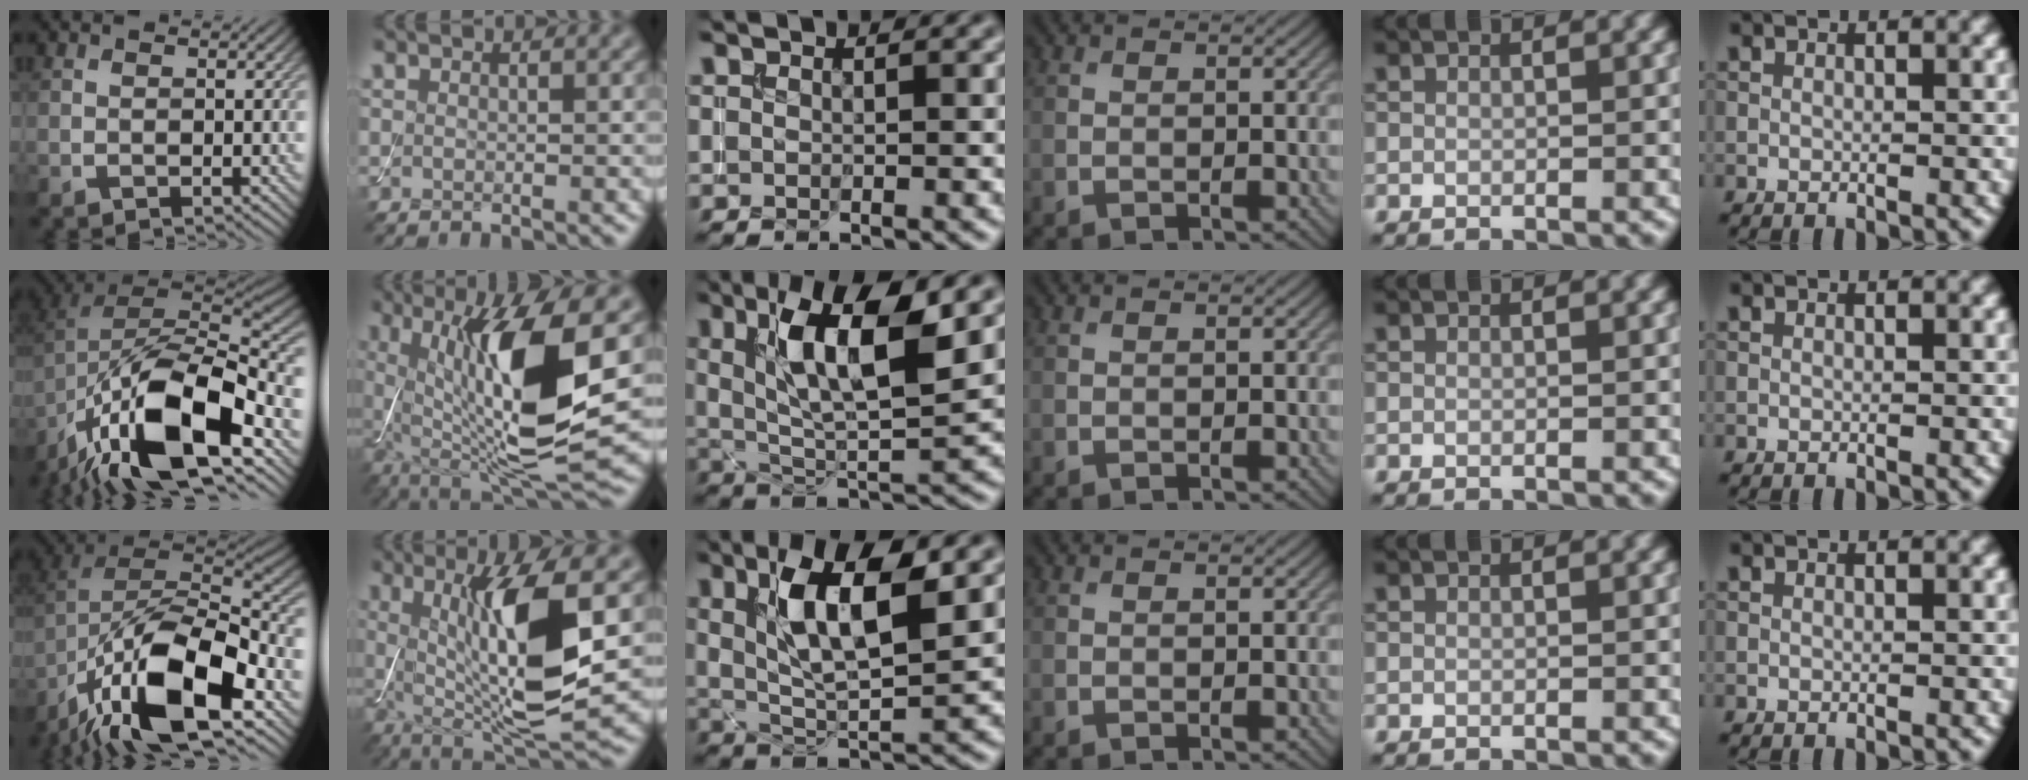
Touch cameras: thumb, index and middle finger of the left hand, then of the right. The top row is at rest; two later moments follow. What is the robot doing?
{"motion": "assemble", "object": "toy tower of hanoi"}